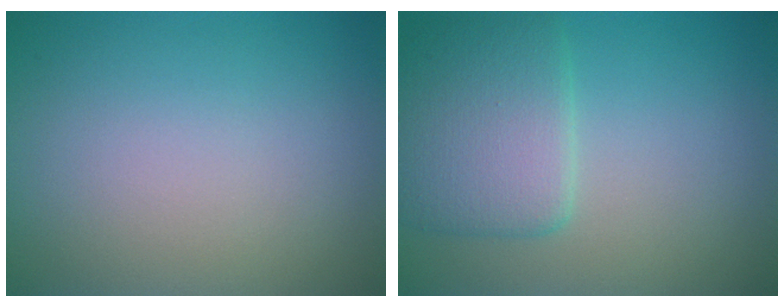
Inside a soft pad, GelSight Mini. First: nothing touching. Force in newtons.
{"total": 4.6, "press": 4.6, "slide": 0.4}